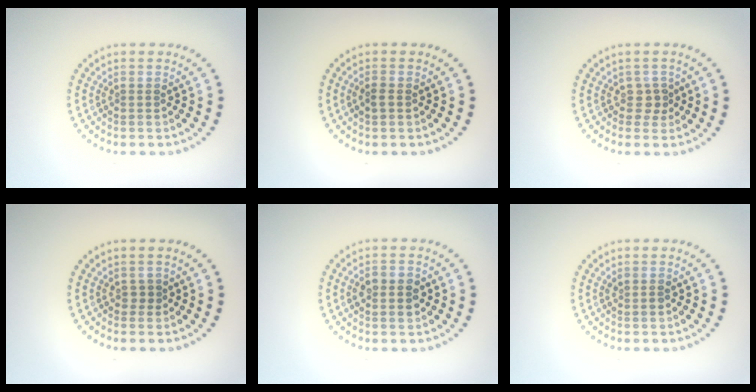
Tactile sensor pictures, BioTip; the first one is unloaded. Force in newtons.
{"total": 1.0, "press": 1.0, "slide": 0.2}
{"total": 1.3, "press": 1.1, "slide": 0.7}
{"total": 0.6, "press": 0.6, "slide": 0.1}
{"total": 2.8, "press": 2.8, "slide": 0.0}
{"total": 0.7, "press": 0.7, "slide": 0.1}